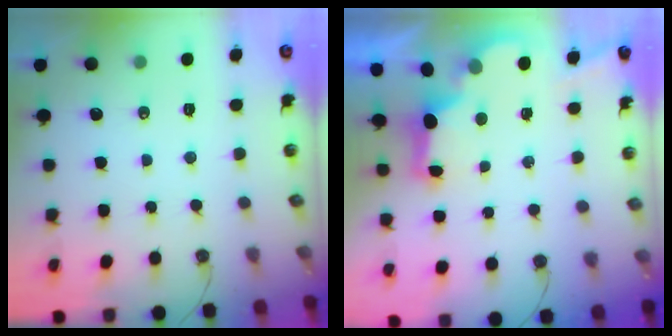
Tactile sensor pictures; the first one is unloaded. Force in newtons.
{"total": 2.8, "press": 2.7, "slide": 0.9}